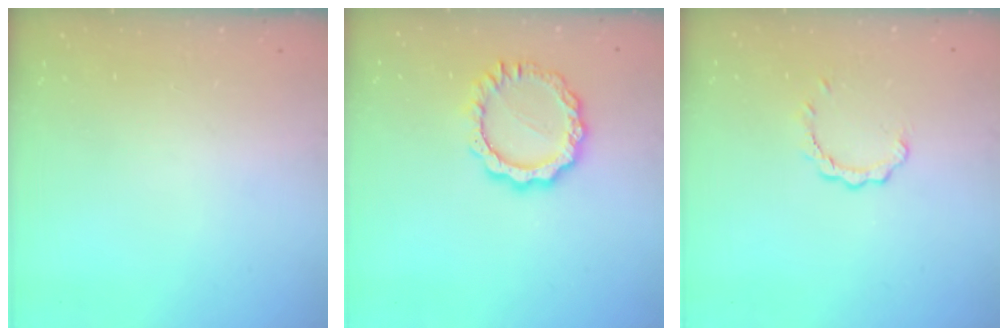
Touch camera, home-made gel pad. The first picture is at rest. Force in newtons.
{"total": 9.8, "press": 9.8, "slide": 0.9}
{"total": 2.6, "press": 2.6, "slide": 0.3}